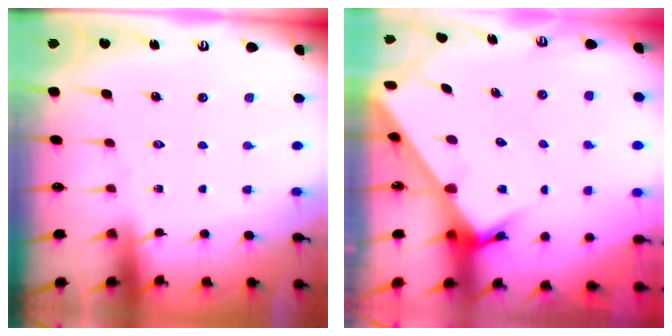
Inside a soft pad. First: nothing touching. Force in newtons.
{"total": 5.4, "press": 5.4, "slide": 0.5}